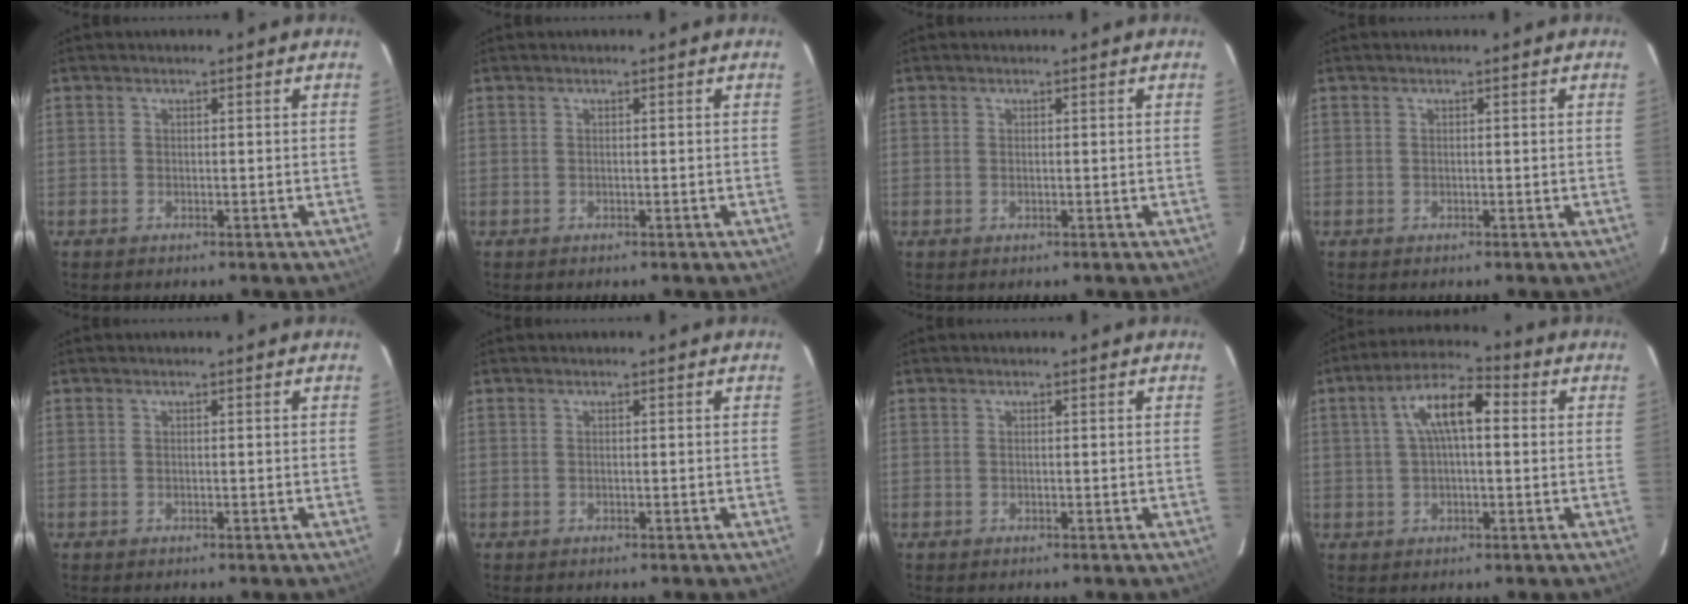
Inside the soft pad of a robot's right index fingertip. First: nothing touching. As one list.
[{"total": 0.0}, {"total": 0.0}, {"total": 0.0}, {"total": 0.0}, {"total": 0.0}, {"total": 0.0}, {"total": 9.4, "force": [1.8, 3.6, 8.5], "torque": [-0.157, 0.027, 0.027]}]